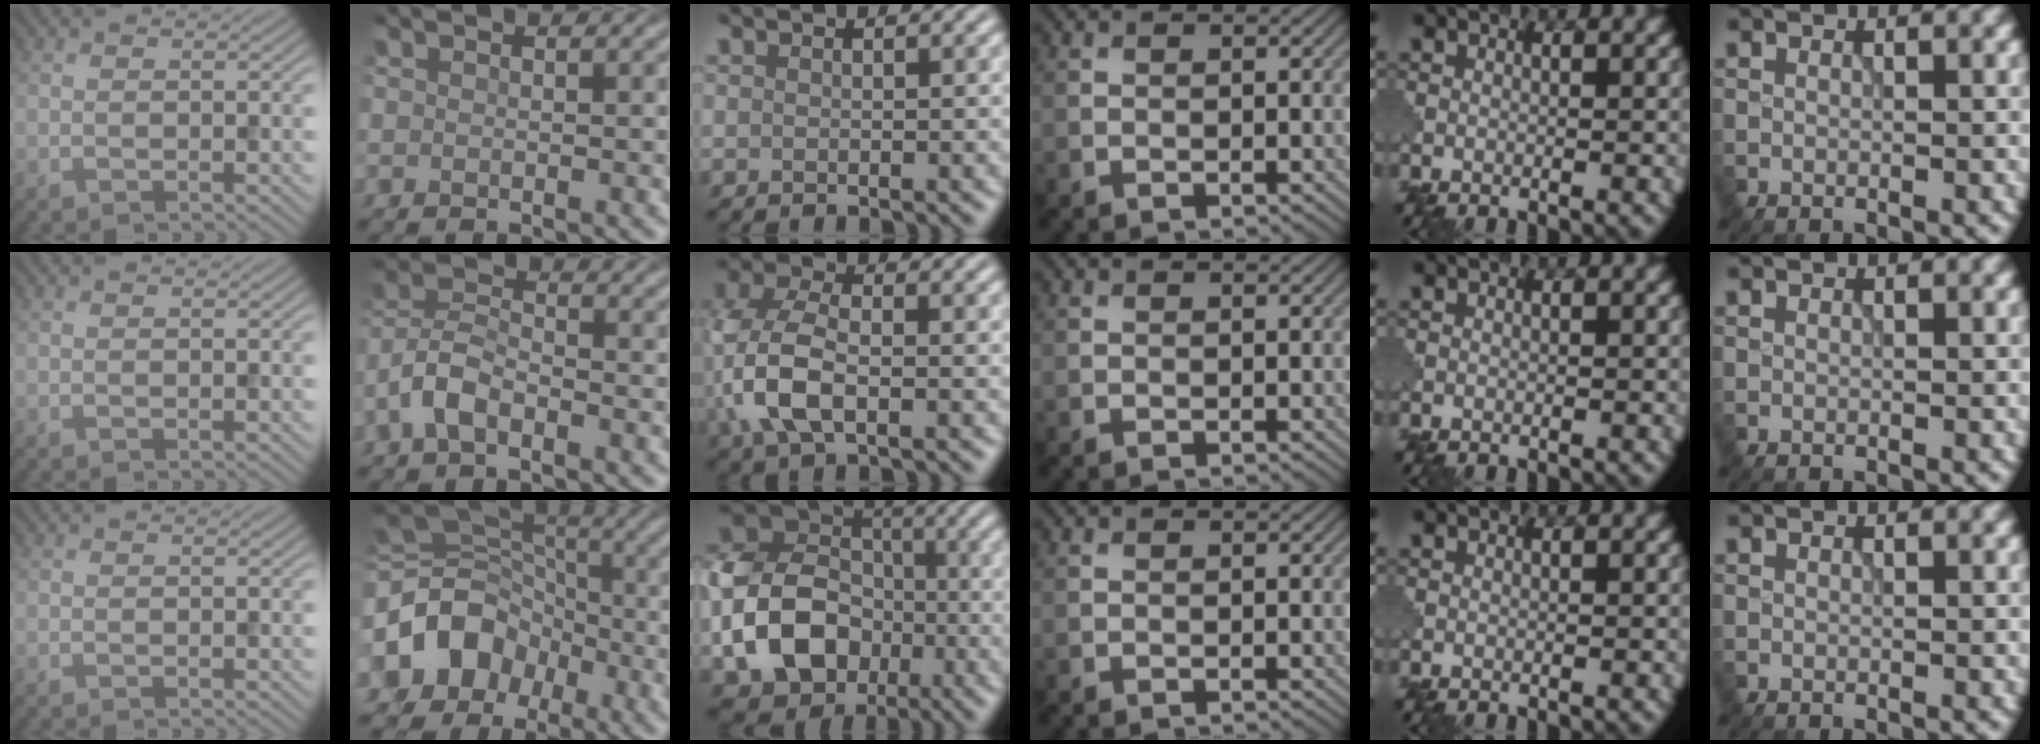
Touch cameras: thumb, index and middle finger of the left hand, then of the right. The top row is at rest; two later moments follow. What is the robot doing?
{"motion": "disassemble", "object": "puzzle pieces"}